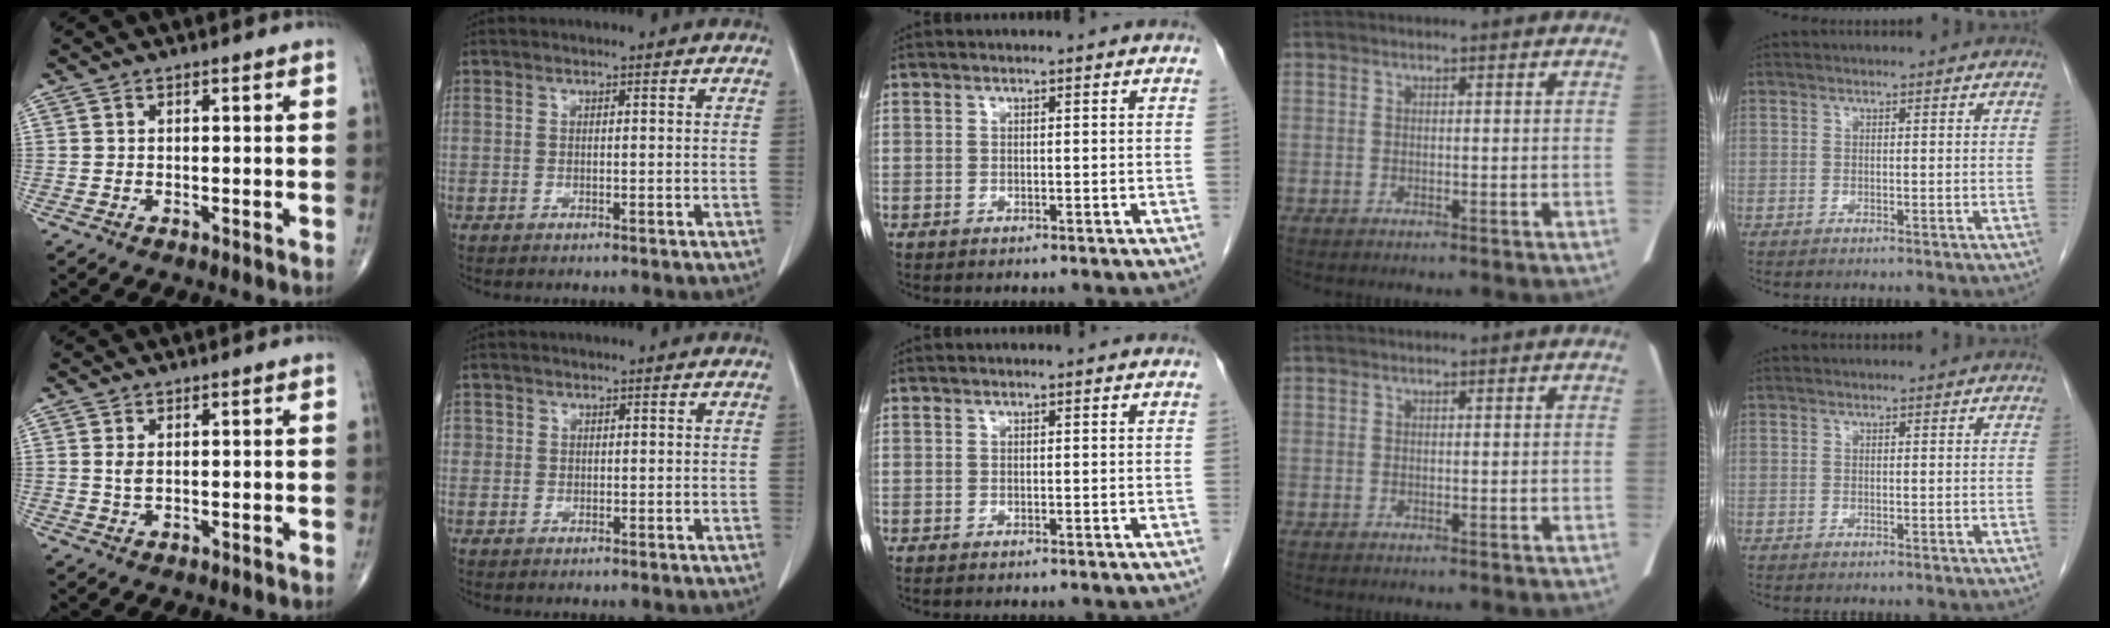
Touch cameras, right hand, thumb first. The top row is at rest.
{"thumb": {"total": 1.6, "force": [0.4, 0.9, 1.3], "torque": [-0.025, -0.001, 0.011]}, "index": {"total": 1.0, "force": [0.1, 0.9, 0.1], "torque": [0.008, 0.003, -0.001]}}